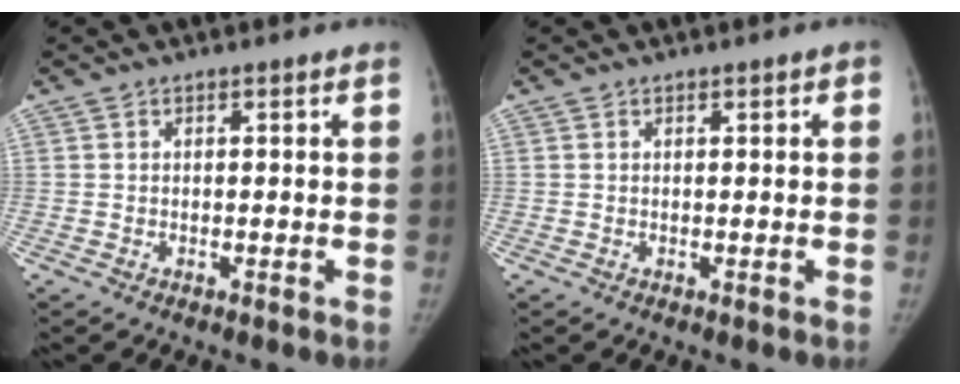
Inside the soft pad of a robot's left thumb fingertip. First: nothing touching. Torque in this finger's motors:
{"motor_torque": [-0.35, 0.23, 0.10, 0.20, 0.00]}